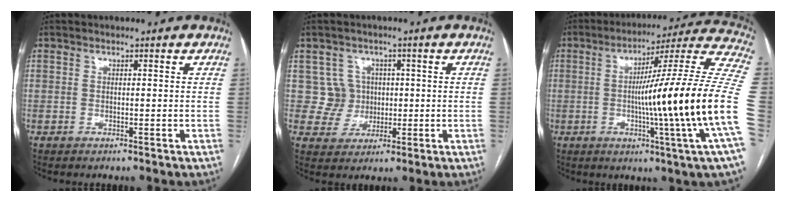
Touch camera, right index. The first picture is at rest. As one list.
[{"total": 4.8, "force": [0.7, 4.8, -0.1], "torque": [0.011, 0.015, 0.018]}, {"total": 24.9, "force": [-4.0, -2.3, 24.5], "torque": [-0.283, -0.001, -0.085]}]